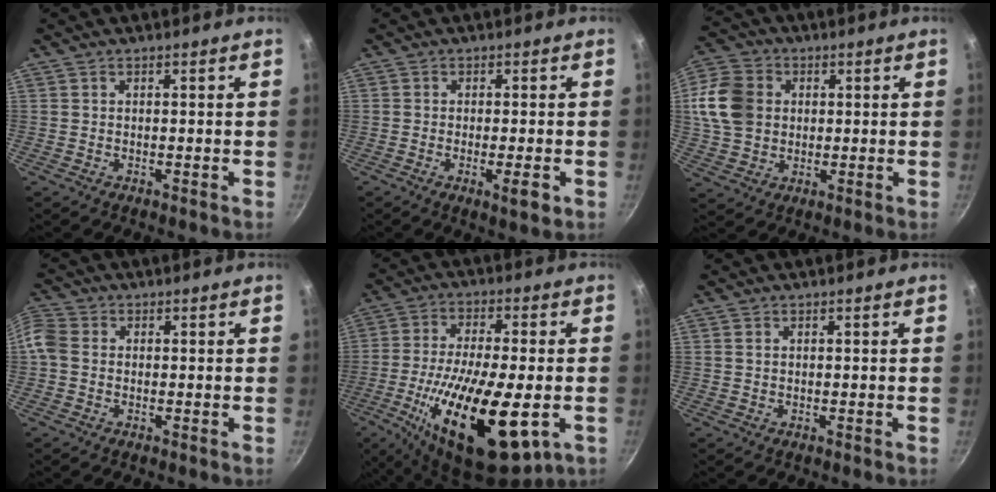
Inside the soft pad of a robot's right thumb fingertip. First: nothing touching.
{"total": 3.9, "force": [-1.3, 0.7, 3.6], "torque": [-0.067, -0.002, -0.023]}
{"total": 16.0, "force": [2.5, 13.2, 8.8], "torque": [-0.182, 0.016, 0.040]}
{"total": 4.6, "force": [-0.3, 3.8, 2.6], "torque": [-0.058, 0.011, -0.024]}
{"total": 22.7, "force": [-6.7, 8.2, 20.1], "torque": [-0.358, -0.002, -0.113]}
{"total": 0.6, "force": [0.2, 0.5, 0.4], "torque": [-0.008, 0.001, 0.003]}